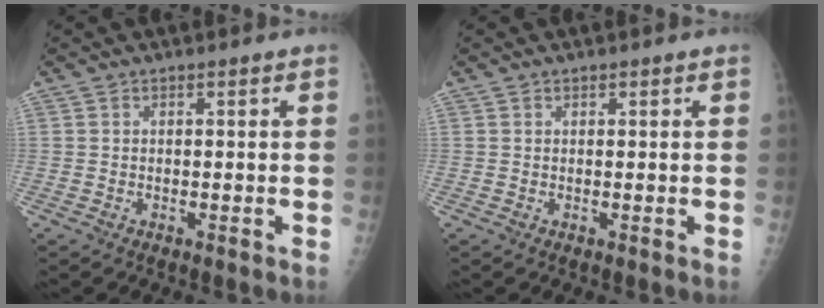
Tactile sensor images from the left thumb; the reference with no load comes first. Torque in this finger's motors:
{"motor_torque": [-0.21, 0.01, -0.22, -0.06, -0.01]}